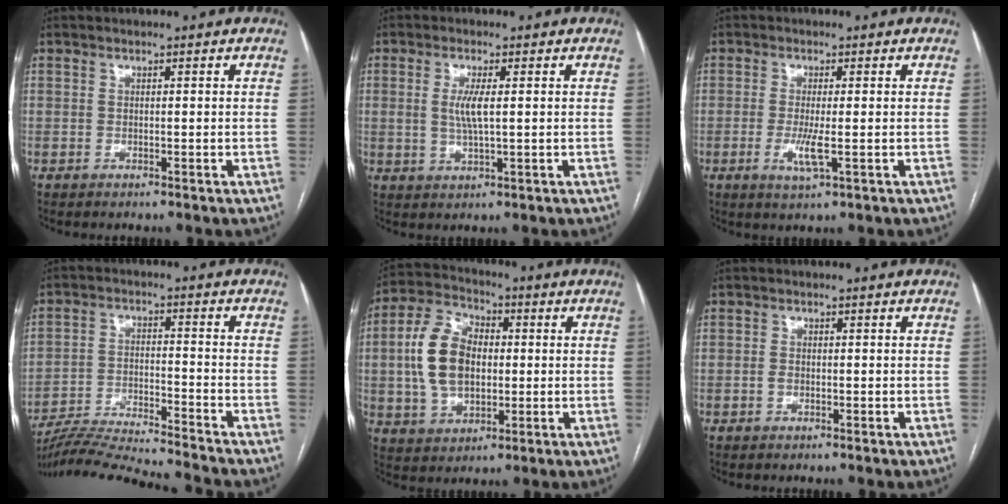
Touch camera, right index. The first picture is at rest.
{"total": 3.9, "force": [0.5, 0.7, 3.8], "torque": [-0.081, -0.003, 0.012]}
{"total": 3.5, "force": [-0.8, 0.3, 3.4], "torque": [-0.072, -0.008, -0.013]}
{"total": 14.9, "force": [-14.2, -1.1, 4.1], "torque": [-0.067, -0.008, -0.235]}
{"total": 11.9, "force": [0.3, 7.7, 9.1], "torque": [-0.206, 0.028, 0.011]}
{"total": 0.9, "force": [-0.2, 0.6, 0.5], "torque": [-0.010, 0.002, -0.003]}